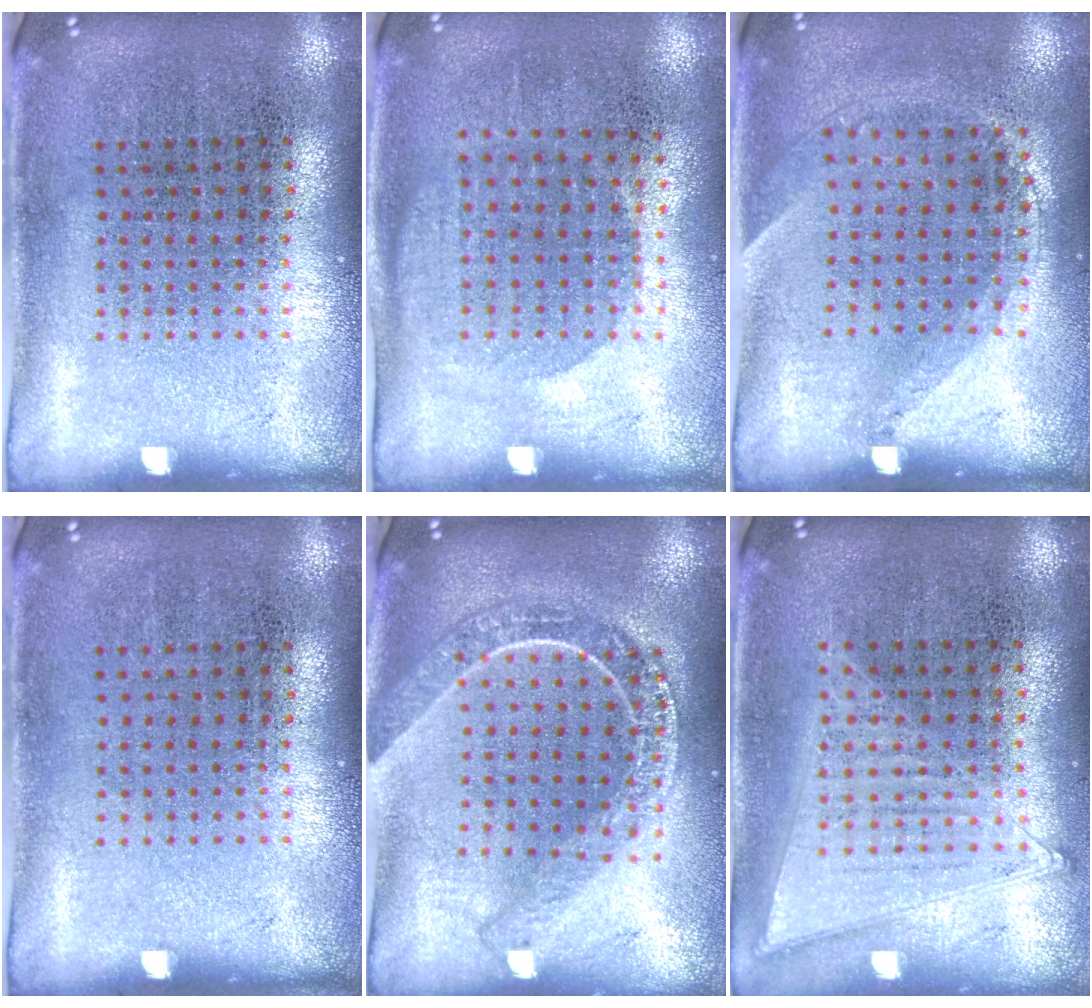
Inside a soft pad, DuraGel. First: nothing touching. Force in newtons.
{"total": 1.1, "press": 1.0, "slide": 0.5}
{"total": 1.4, "press": 1.0, "slide": 1.0}
{"total": 0.0}
{"total": 2.2, "press": 1.9, "slide": 1.1}
{"total": 1.0, "press": 1.0, "slide": 0.4}